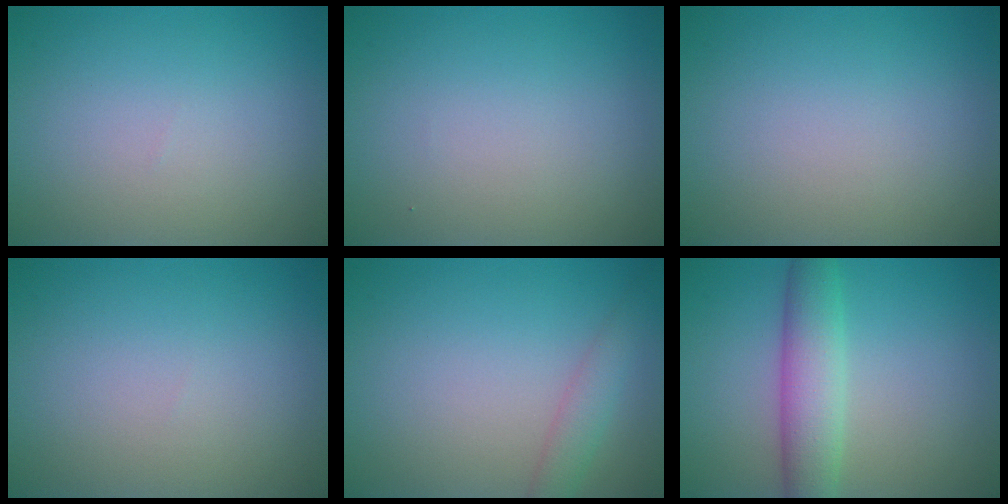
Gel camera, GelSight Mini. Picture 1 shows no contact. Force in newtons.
{"total": 0.0}
{"total": 0.0}
{"total": 0.0}
{"total": 2.1, "press": 2.1, "slide": 0.1}
{"total": 4.8, "press": 4.8, "slide": 0.1}